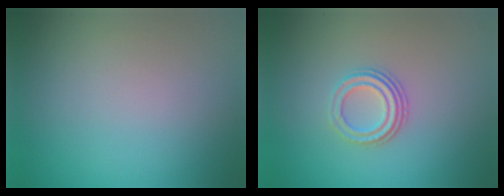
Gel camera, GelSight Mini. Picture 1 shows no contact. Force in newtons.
{"total": 3.0, "press": 2.3, "slide": 1.9}